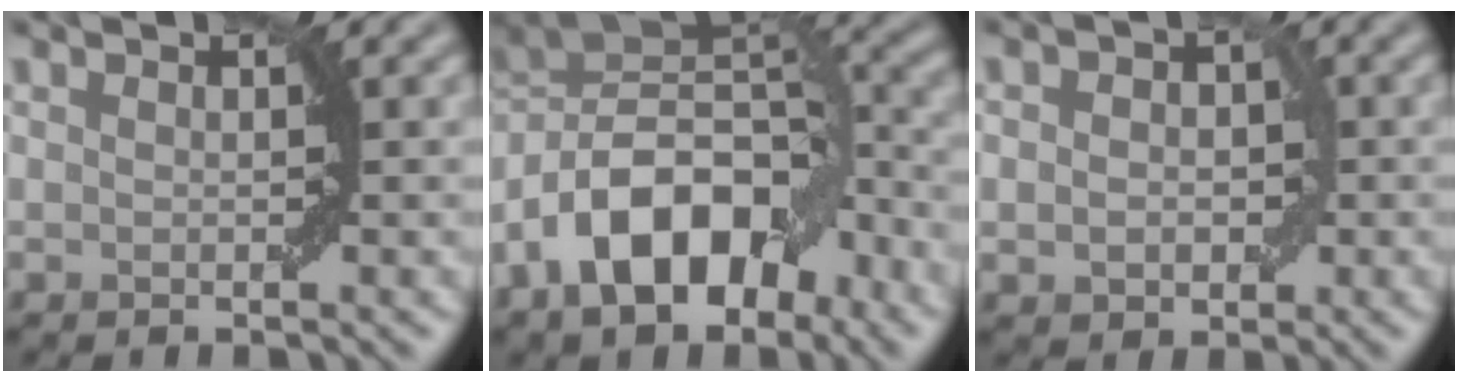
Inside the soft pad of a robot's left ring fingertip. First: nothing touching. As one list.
[{"total": 12.4, "force": [-5.6, 7.0, 8.6], "torque": [-0.141, 0.014, -0.113]}, {"total": 3.4, "force": [0.0, 2.6, 2.2], "torque": [-0.019, 0.006, -0.012]}]